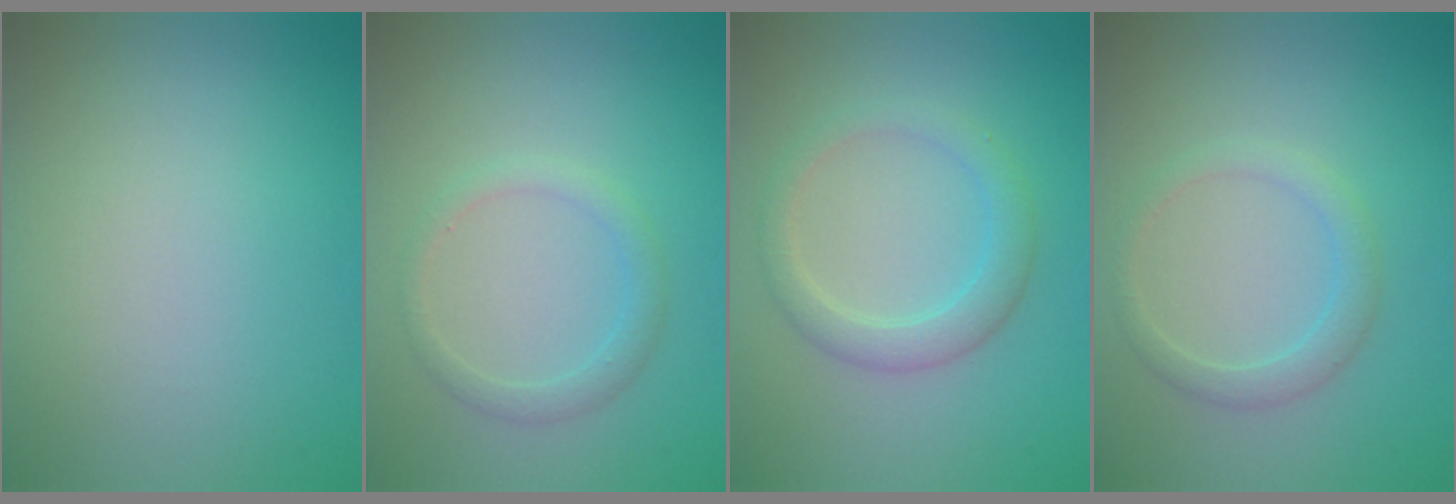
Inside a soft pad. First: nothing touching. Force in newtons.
{"total": 1.7, "press": 1.7, "slide": 0.2}
{"total": 2.8, "press": 2.8, "slide": 0.2}
{"total": 2.0, "press": 2.0, "slide": 0.1}